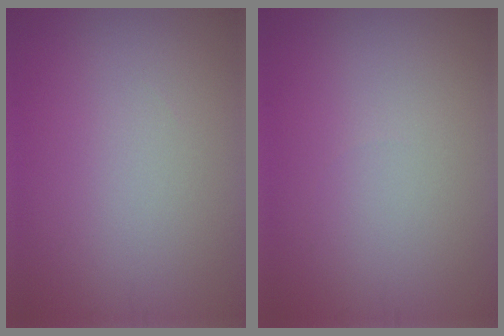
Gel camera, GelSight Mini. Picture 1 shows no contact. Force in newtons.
{"total": 0.0}